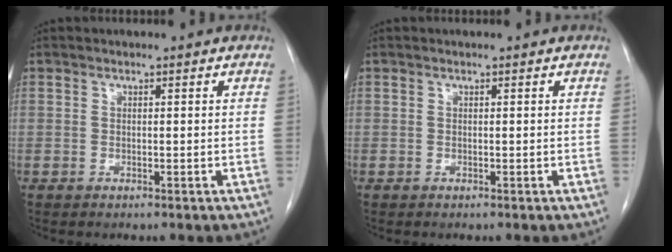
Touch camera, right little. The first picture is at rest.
{"total": 0.0}